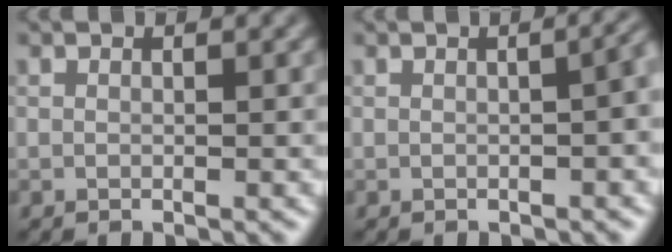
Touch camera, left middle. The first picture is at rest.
{"total": 4.1, "force": [-0.1, 2.1, 3.5], "torque": [-0.012, 0.011, 0.002]}